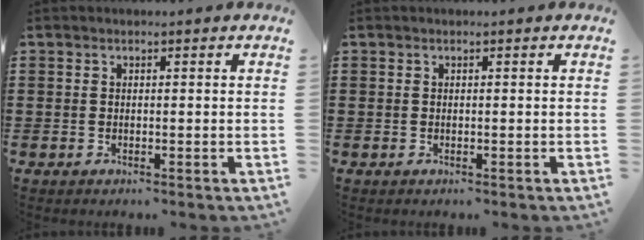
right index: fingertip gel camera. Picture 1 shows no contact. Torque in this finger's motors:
{"motor_torque": [0.97, 1.17, 0.00, 0.00]}